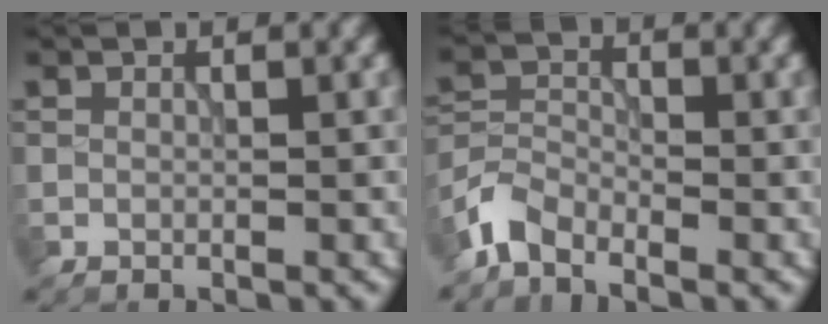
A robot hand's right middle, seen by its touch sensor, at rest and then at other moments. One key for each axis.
{"total": 3.2, "fx": -2.7, "fy": 1.3, "fz": 1.3, "tx": -0.028, "ty": 0.002, "tz": -0.068}